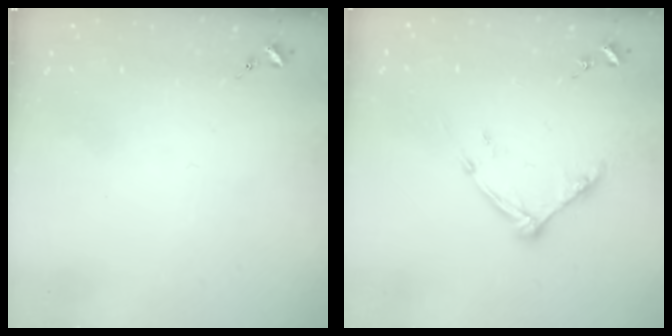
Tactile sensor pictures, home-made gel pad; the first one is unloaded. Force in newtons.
{"total": 9.0, "press": 9.0, "slide": 0.7}